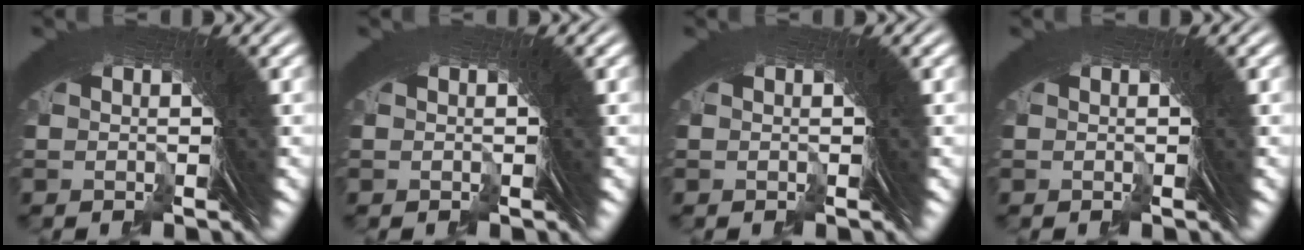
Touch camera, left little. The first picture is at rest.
{"total": 0.0}
{"total": 0.0}
{"total": 0.0}